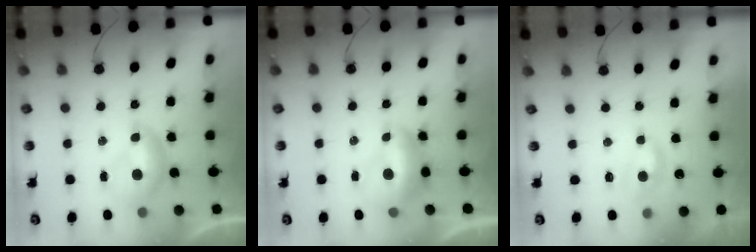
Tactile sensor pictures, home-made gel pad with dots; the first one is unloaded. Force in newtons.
{"total": 2.1, "press": 2.0, "slide": 0.6}
{"total": 0.9, "press": 0.8, "slide": 0.5}